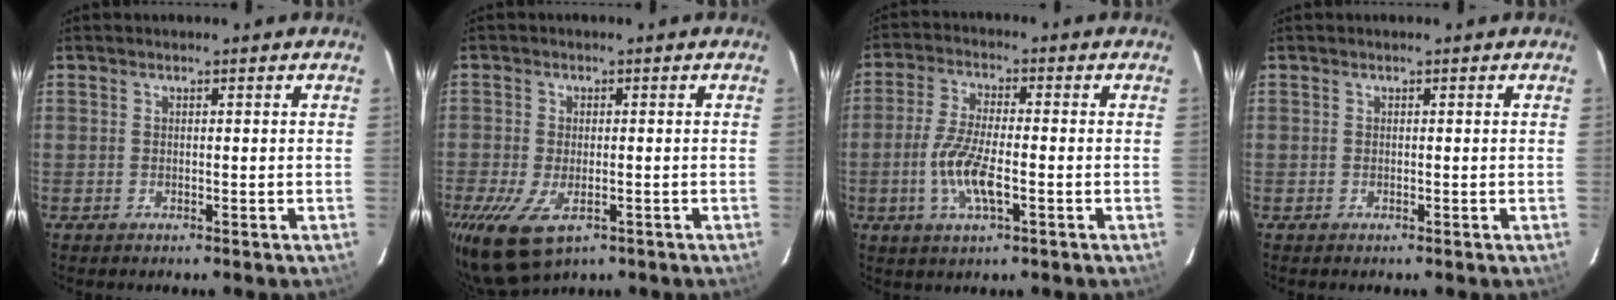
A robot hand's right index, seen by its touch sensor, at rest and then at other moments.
{"total": 7.7, "force": [-4.0, 3.8, 5.4], "torque": [-0.120, -0.028, -0.066]}
{"total": 8.6, "force": [-2.5, 2.1, 7.9], "torque": [-0.166, -0.005, -0.050]}
{"total": 0.0}